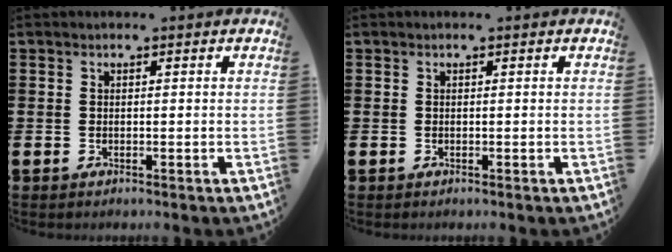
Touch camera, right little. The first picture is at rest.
{"total": 0.0}